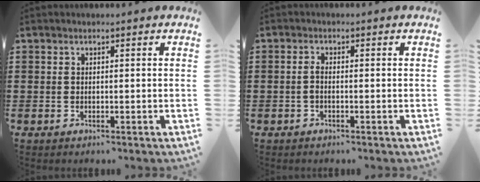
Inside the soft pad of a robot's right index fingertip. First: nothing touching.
{"total": 1.4, "force": [-0.5, 0.3, 1.2], "torque": [-0.033, -0.002, -0.011]}